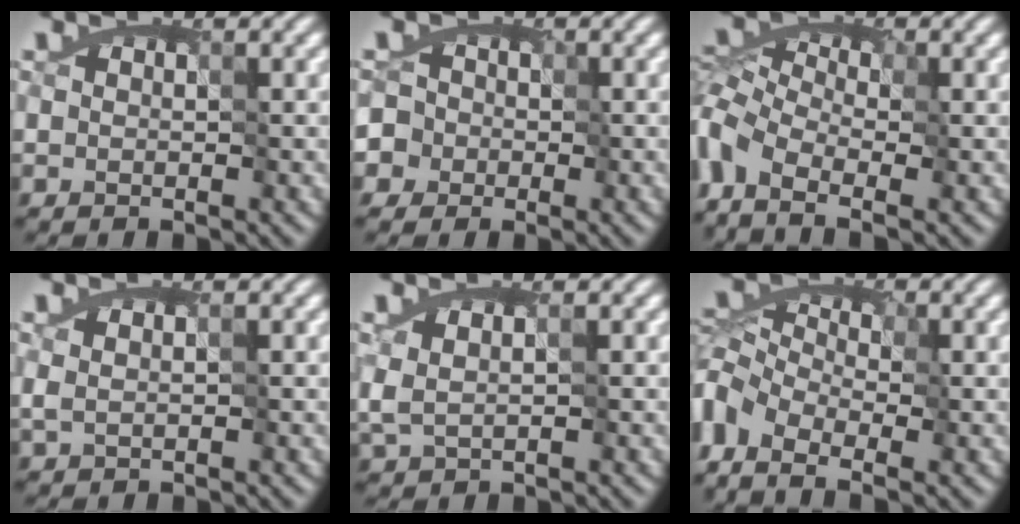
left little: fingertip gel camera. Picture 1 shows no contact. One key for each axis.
{"total": 6.0, "fx": -0.5, "fy": 5.6, "fz": 2.1, "tx": -0.029, "ty": 0.030, "tz": -0.041}
{"total": 7.1, "fx": -4.4, "fy": 2.8, "fz": 4.7, "tx": -0.107, "ty": 0.002, "tz": -0.102}
{"total": 1.1, "fx": 0.7, "fy": 0.6, "fz": 0.7, "tx": -0.021, "ty": -0.001, "tz": 0.018}
{"total": 2.0, "fx": 0.6, "fy": 1.1, "fz": 1.5, "tx": -0.039, "ty": 0.001, "tz": 0.013}
{"total": 6.5, "fx": -4.3, "fy": 2.9, "fz": 3.9, "tx": -0.084, "ty": 0.004, "tz": -0.088}